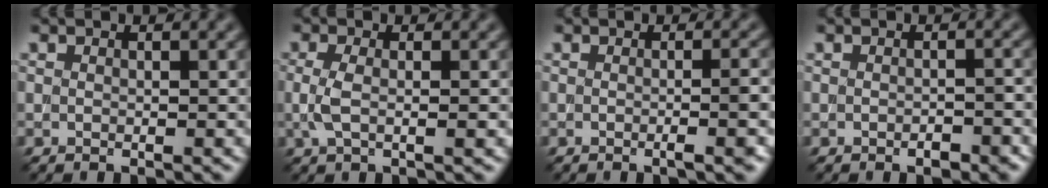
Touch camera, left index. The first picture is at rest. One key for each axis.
{"total": 2.2, "fx": -0.1, "fy": 0.8, "fz": 2.1, "tx": -0.049, "ty": -0.002, "tz": -0.004}
{"total": 3.4, "fx": -0.4, "fy": 1.3, "fz": 3.1, "tx": -0.010, "ty": 0.010, "tz": -0.011}
{"total": 1.3, "fx": -0.8, "fy": 0.3, "fz": 1.0, "tx": -0.013, "ty": 0.000, "tz": -0.012}